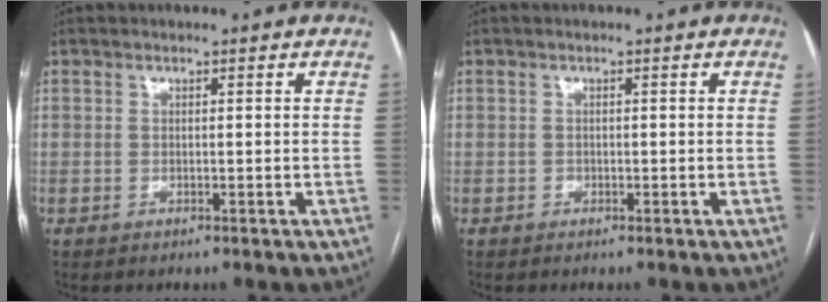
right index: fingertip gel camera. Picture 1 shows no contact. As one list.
[{"total": 0.5, "force": [-0.3, 0.5, 0.1], "torque": [-0.004, 0.003, -0.005]}]